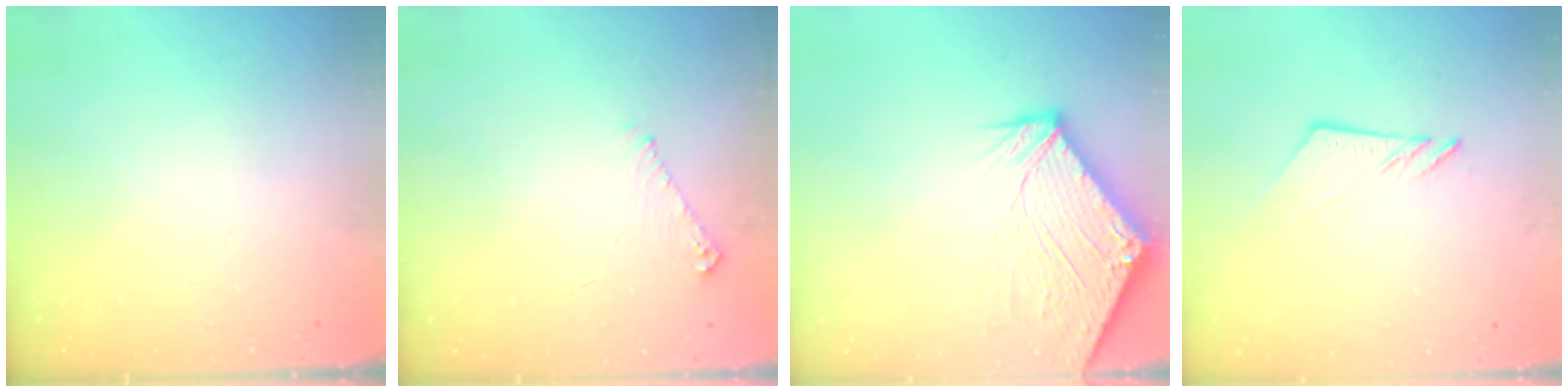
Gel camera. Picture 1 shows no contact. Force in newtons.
{"total": 4.7, "press": 4.7, "slide": 0.7}
{"total": 9.6, "press": 9.5, "slide": 1.2}
{"total": 6.7, "press": 6.7, "slide": 0.1}